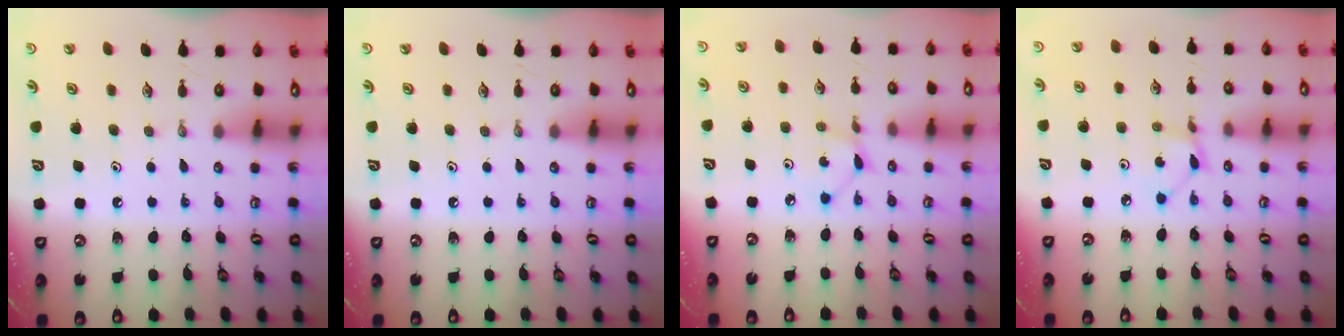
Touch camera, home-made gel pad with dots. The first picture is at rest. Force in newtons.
{"total": 0.0}
{"total": 2.4, "press": 2.4, "slide": 0.1}
{"total": 2.2, "press": 2.2, "slide": 0.1}